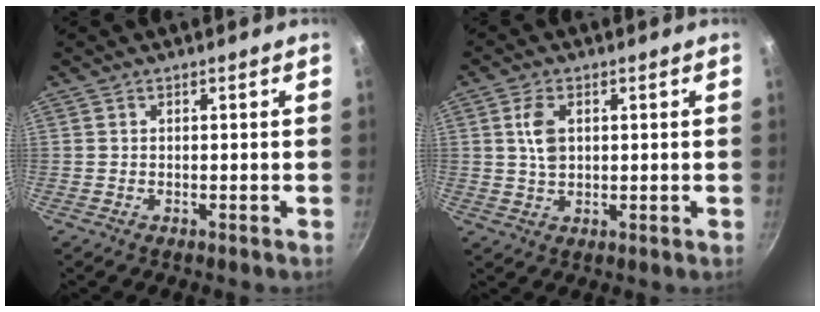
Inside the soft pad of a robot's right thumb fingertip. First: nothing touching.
{"total": 4.9, "force": [1.3, 2.9, 3.7], "torque": [-0.072, -0.003, 0.024]}